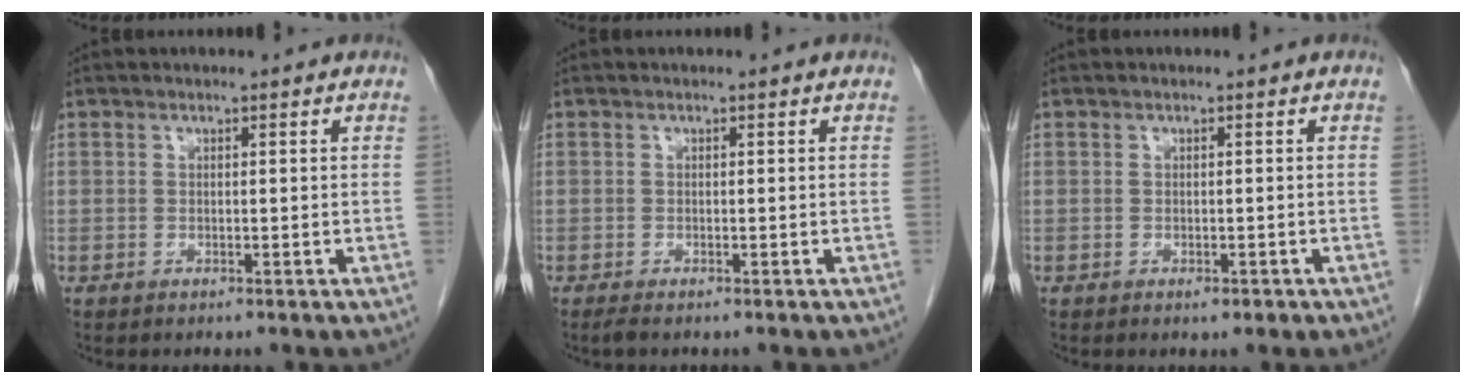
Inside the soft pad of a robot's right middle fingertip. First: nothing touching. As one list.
[{"total": 0.7, "force": [-0.6, 0.0, 0.4], "torque": [-0.014, -0.003, -0.011]}, {"total": 0.9, "force": [-0.5, 0.3, 0.7], "torque": [-0.011, -0.001, -0.003]}]